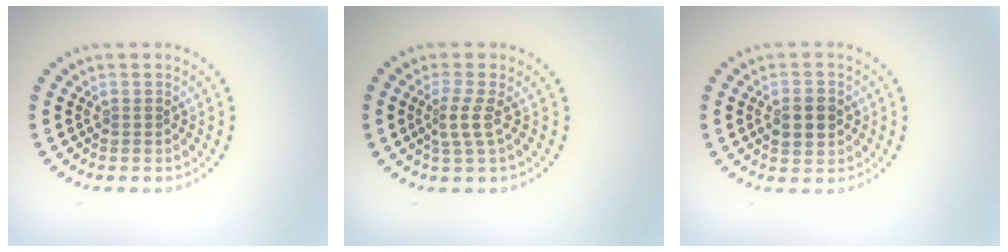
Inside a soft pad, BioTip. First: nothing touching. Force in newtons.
{"total": 2.1, "press": 1.5, "slide": 1.5}
{"total": 2.8, "press": 2.7, "slide": 0.2}